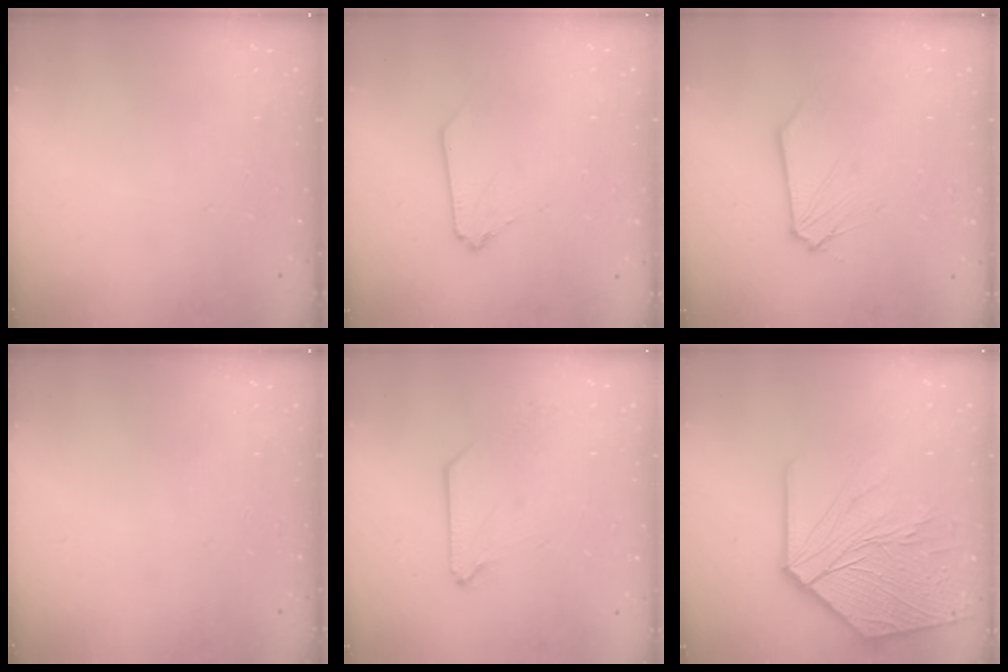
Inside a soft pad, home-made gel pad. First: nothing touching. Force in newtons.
{"total": 0.0}
{"total": 0.6, "press": 0.6, "slide": 0.1}
{"total": 0.0}
{"total": 0.5, "press": 0.5, "slide": 0.0}
{"total": 13.5, "press": 13.4, "slide": 1.7}